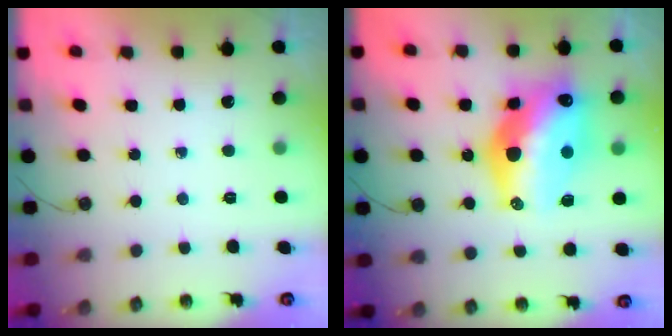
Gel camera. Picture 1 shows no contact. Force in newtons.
{"total": 20.1, "press": 20.0, "slide": 1.9}